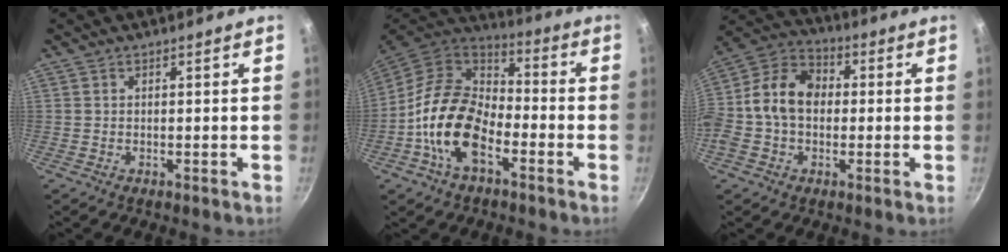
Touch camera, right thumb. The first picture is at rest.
{"total": 16.7, "force": [-5.6, 10.0, 12.2], "torque": [-0.198, 0.040, -0.120]}
{"total": 13.4, "force": [-0.3, 10.0, 8.9], "torque": [-0.132, 0.037, -0.030]}